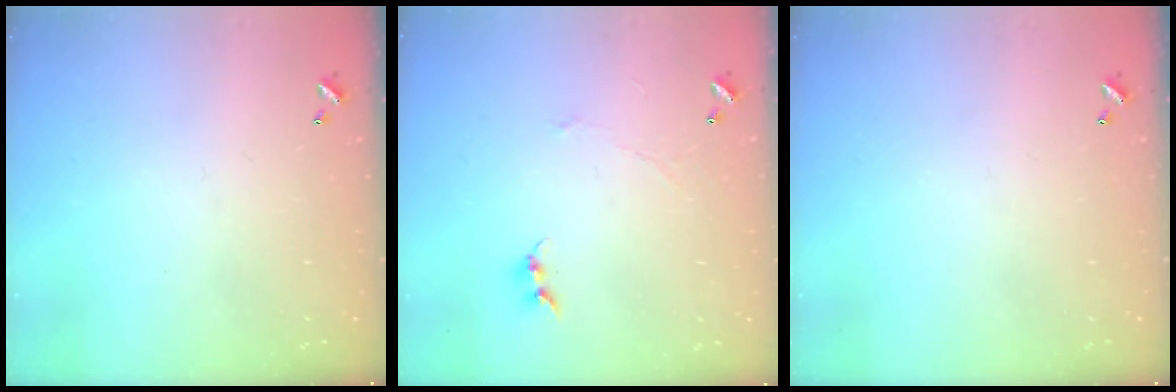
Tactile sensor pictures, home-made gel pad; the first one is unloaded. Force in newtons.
{"total": 0.7, "press": 0.4, "slide": 0.6}
{"total": 0.0}